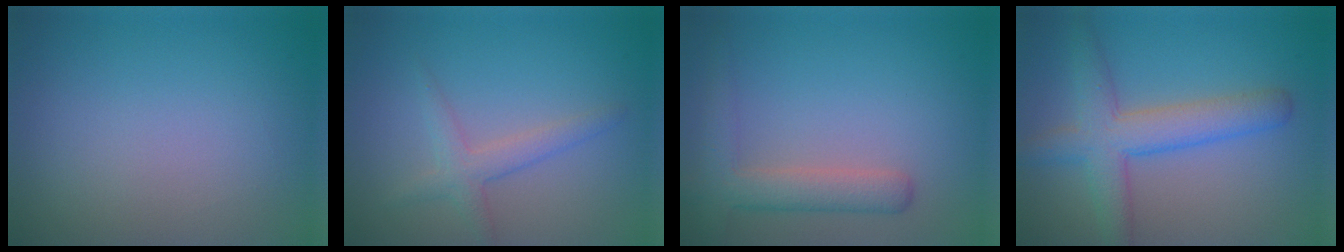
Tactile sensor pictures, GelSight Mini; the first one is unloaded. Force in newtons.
{"total": 2.3, "press": 2.3, "slide": 0.1}
{"total": 3.8, "press": 3.7, "slide": 0.3}
{"total": 5.4, "press": 5.4, "slide": 0.1}